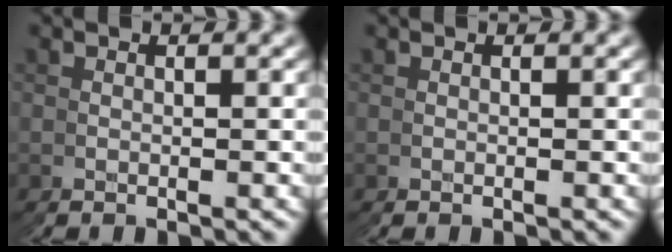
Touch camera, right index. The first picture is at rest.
{"total": 0.0}